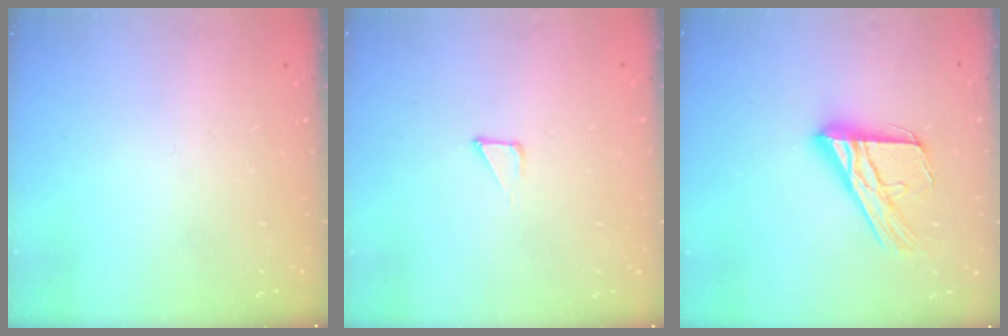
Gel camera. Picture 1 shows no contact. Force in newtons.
{"total": 2.9, "press": 2.9, "slide": 0.3}
{"total": 17.1, "press": 17.0, "slide": 1.7}